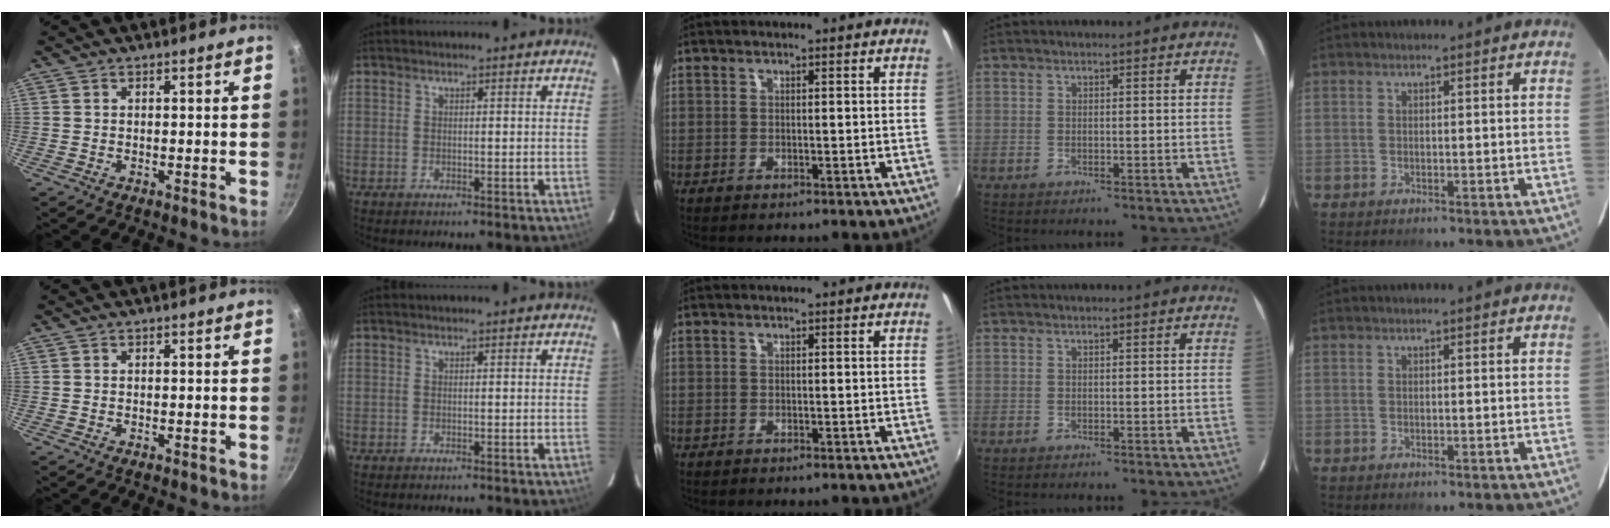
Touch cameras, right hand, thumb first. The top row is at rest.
{}